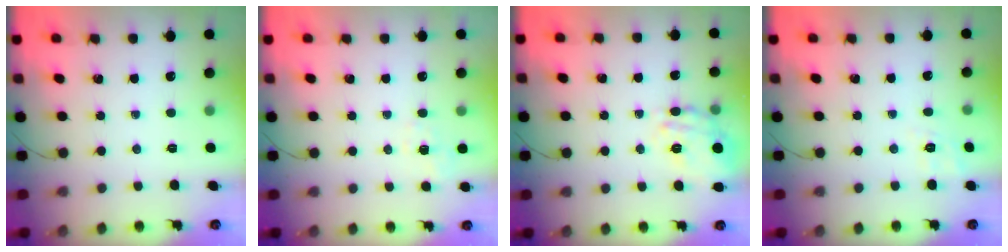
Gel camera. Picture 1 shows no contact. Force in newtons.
{"total": 3.8, "press": 3.4, "slide": 1.6}
{"total": 8.1, "press": 7.9, "slide": 1.4}
{"total": 2.0, "press": 0.1, "slide": 2.0}